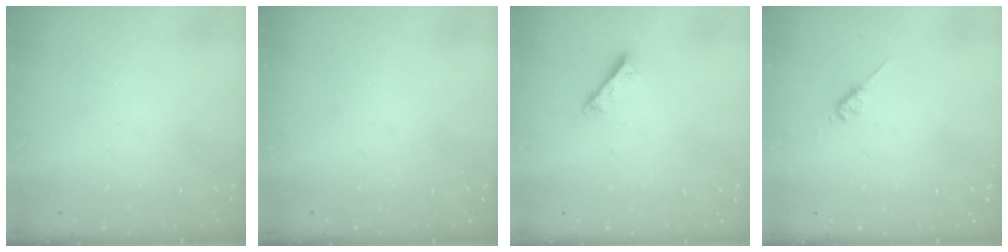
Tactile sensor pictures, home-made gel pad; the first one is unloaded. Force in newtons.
{"total": 0.0}
{"total": 2.5, "press": 2.5, "slide": 0.1}
{"total": 2.8, "press": 2.8, "slide": 0.5}